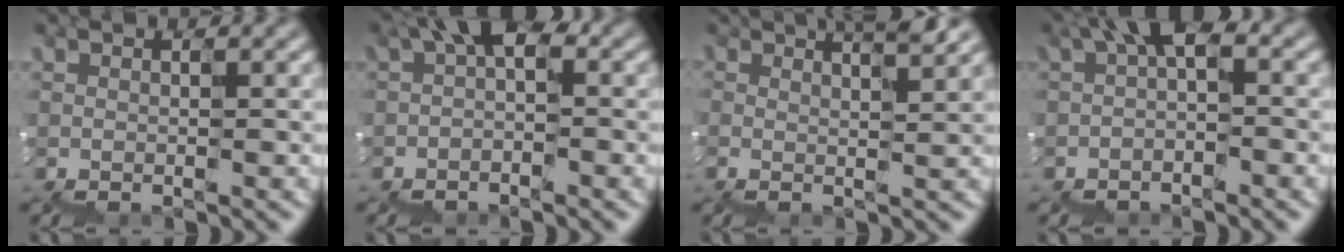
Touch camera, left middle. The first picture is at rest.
{"total": 1.5, "force": [-0.1, 0.6, 1.4], "torque": [-0.055, 0.005, -0.010]}
{"total": 3.9, "force": [2.0, 1.3, 3.1], "torque": [-0.019, 0.016, 0.016]}
{"total": 1.7, "force": [-0.2, 0.5, 1.6], "torque": [-0.061, 0.004, -0.009]}